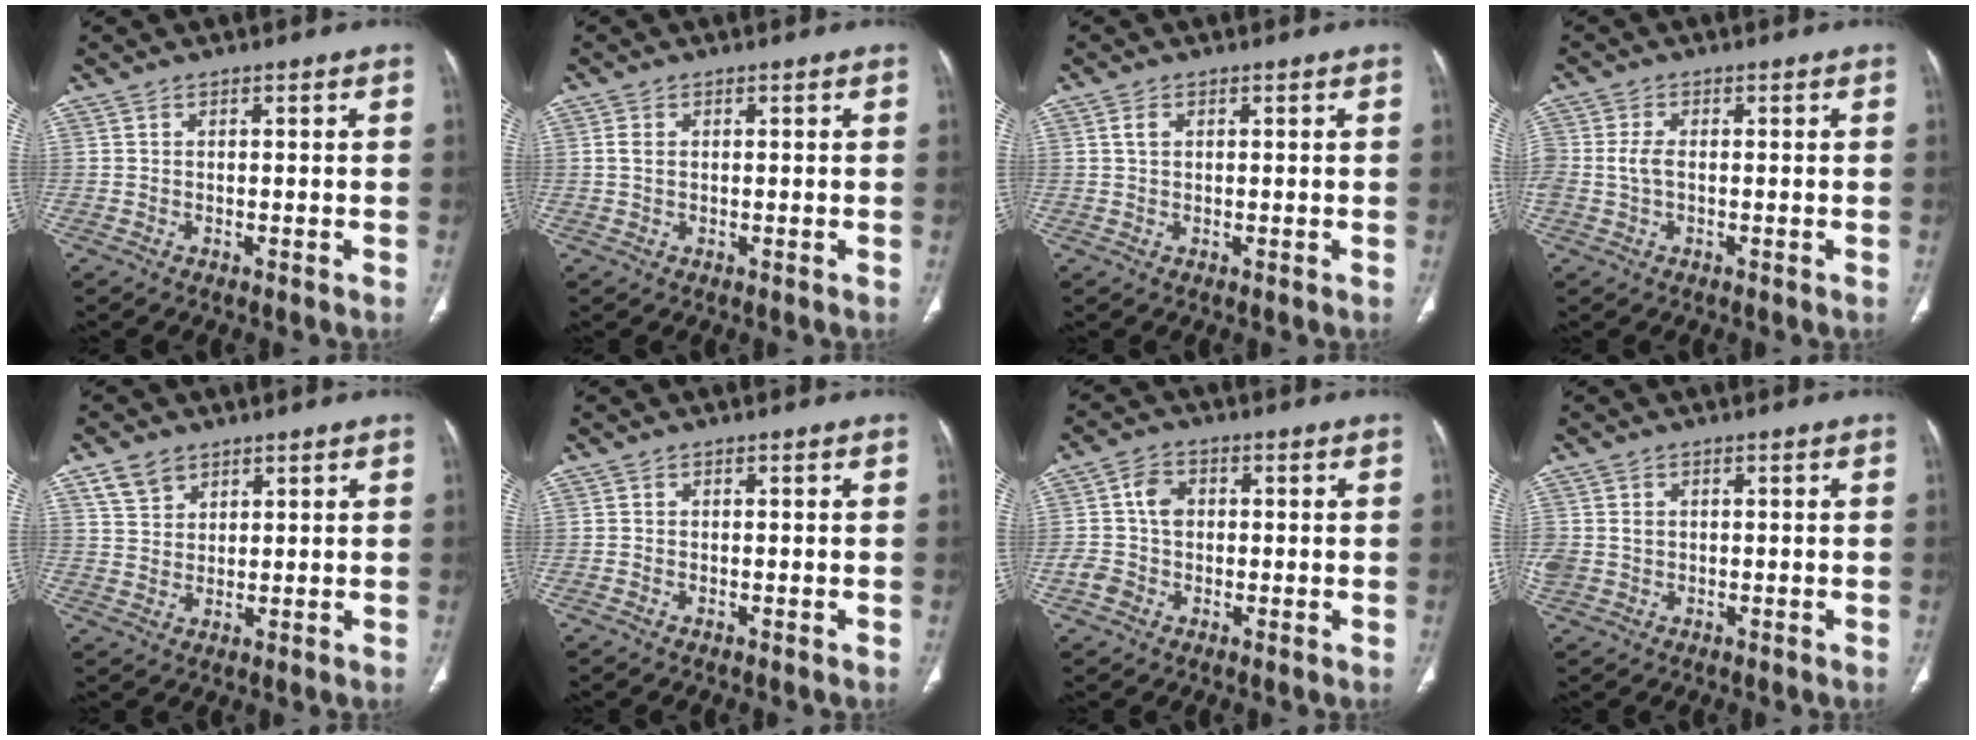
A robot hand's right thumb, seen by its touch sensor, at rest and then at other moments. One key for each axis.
{"total": 1.7, "fx": 0.3, "fy": 1.2, "fz": 1.2, "tx": -0.029, "ty": 0.002, "tz": 0.007}
{"total": 1.5, "fx": 0.5, "fy": 1.0, "fz": 1.1, "tx": -0.018, "ty": 0.003, "tz": 0.011}
{"total": 2.9, "fx": -0.3, "fy": 1.7, "fz": 2.4, "tx": -0.059, "ty": 0.005, "tz": -0.006}
{"total": 5.0, "fx": 3.2, "fy": 3.3, "fz": 1.9, "tx": -0.021, "ty": -0.012, "tz": 0.067}
{"total": 0.0}
{"total": 6.1, "fx": 0.0, "fy": 5.1, "fz": 3.3, "tx": -0.049, "ty": 0.020, "tz": -0.004}
{"total": 3.7, "fx": 0.1, "fy": 3.1, "fz": 1.9, "tx": -0.050, "ty": 0.007, "tz": 0.011}